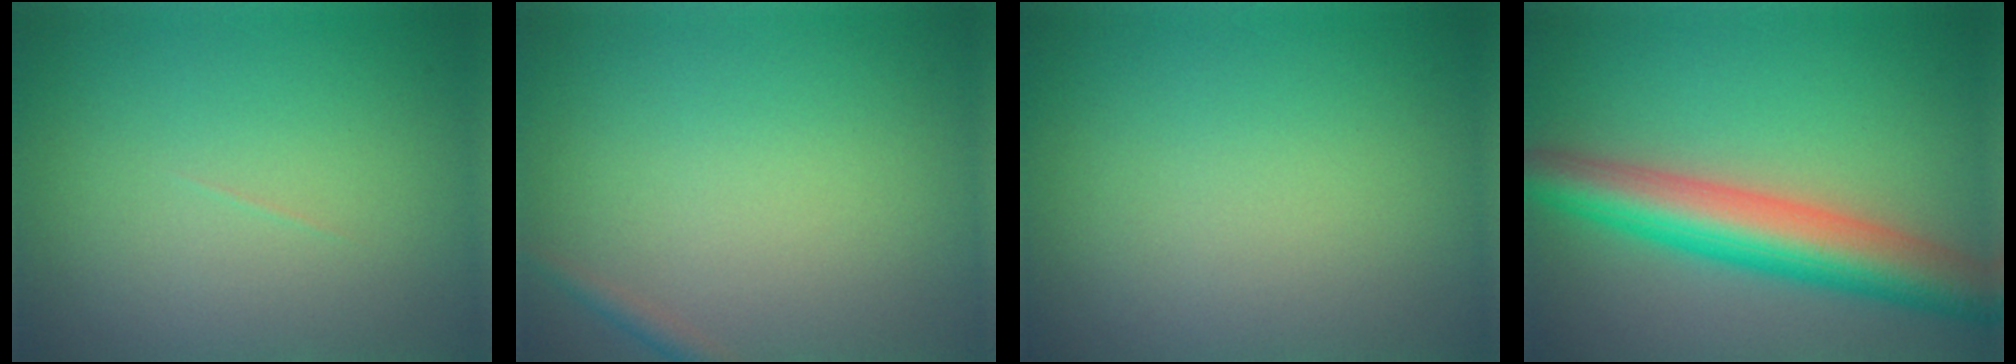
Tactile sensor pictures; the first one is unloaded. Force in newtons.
{"total": 0.8, "press": 0.8, "slide": 0.1}
{"total": 0.0}
{"total": 7.4, "press": 7.4, "slide": 0.2}